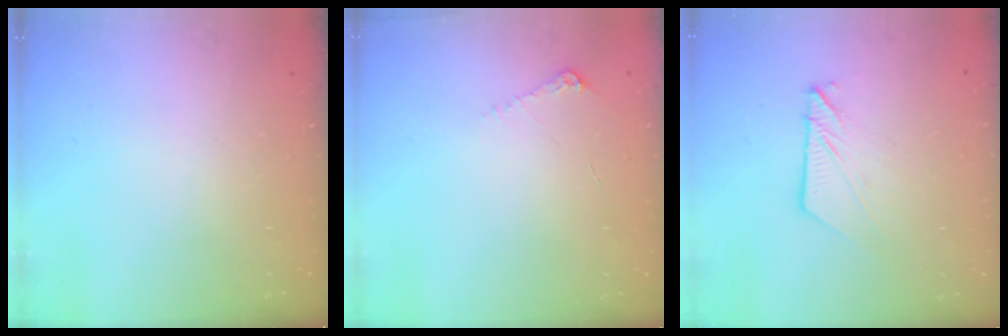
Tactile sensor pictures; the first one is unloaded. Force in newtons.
{"total": 4.9, "press": 4.9, "slide": 0.7}
{"total": 7.9, "press": 7.8, "slide": 0.4}